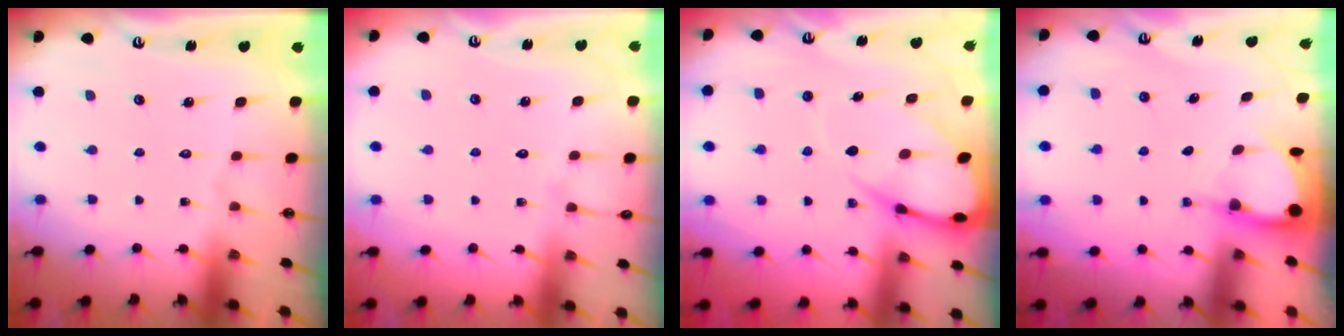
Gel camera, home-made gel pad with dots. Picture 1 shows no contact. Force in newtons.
{"total": 2.9, "press": 2.9, "slide": 0.4}
{"total": 9.5, "press": 9.4, "slide": 0.9}
{"total": 3.4, "press": 3.4, "slide": 0.3}